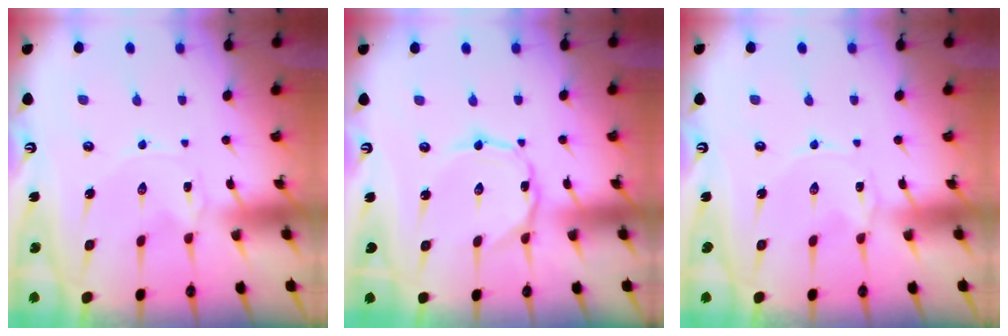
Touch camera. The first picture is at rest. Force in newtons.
{"total": 1.2, "press": 1.2, "slide": 0.3}
{"total": 0.0}